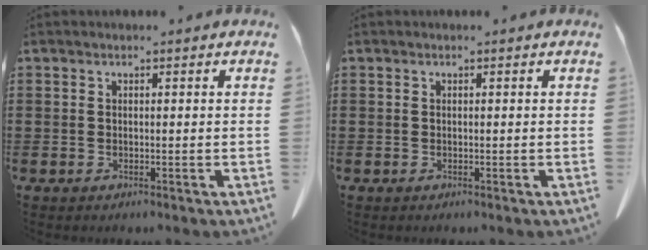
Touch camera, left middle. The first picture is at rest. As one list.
[{"total": 0.0}]